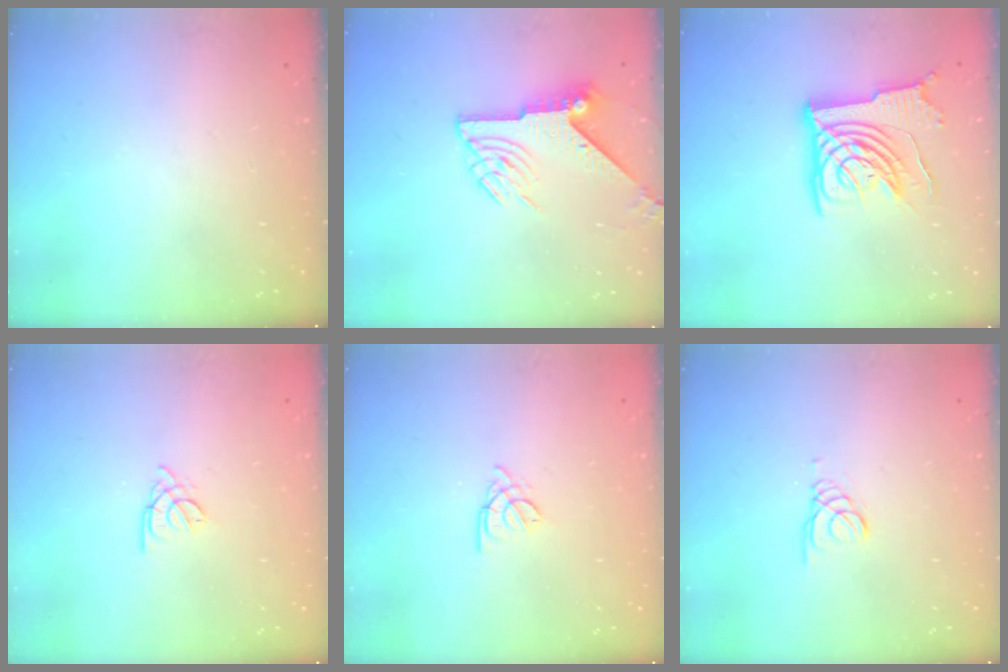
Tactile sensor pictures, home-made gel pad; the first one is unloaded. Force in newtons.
{"total": 9.2, "press": 9.2, "slide": 0.6}
{"total": 14.6, "press": 14.5, "slide": 1.8}
{"total": 1.8, "press": 1.7, "slide": 0.5}
{"total": 1.8, "press": 1.7, "slide": 0.5}
{"total": 1.0, "press": 1.0, "slide": 0.1}